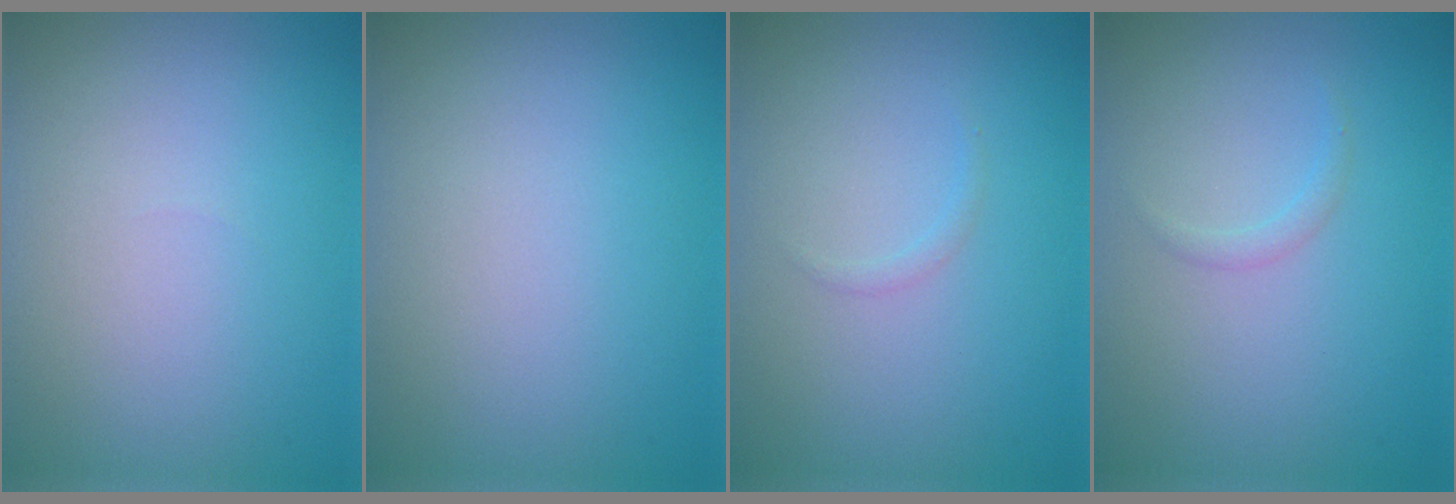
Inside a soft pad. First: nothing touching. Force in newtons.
{"total": 0.0}
{"total": 0.5, "press": 0.5, "slide": 0.1}
{"total": 0.7, "press": 0.7, "slide": 0.0}